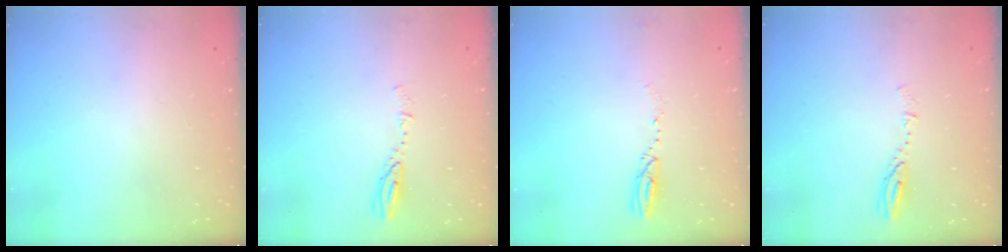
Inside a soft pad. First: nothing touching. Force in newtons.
{"total": 3.8, "press": 3.8, "slide": 0.4}
{"total": 3.3, "press": 3.2, "slide": 0.5}
{"total": 3.8, "press": 3.8, "slide": 0.4}